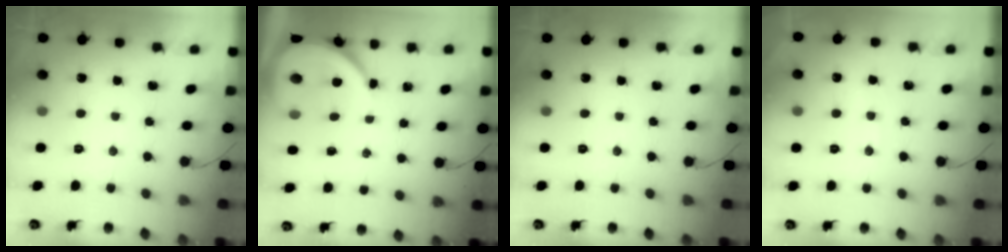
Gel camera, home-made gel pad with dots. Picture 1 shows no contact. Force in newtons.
{"total": 6.3, "press": 6.3, "slide": 0.7}
{"total": 0.0}
{"total": 2.4, "press": 2.3, "slide": 0.3}